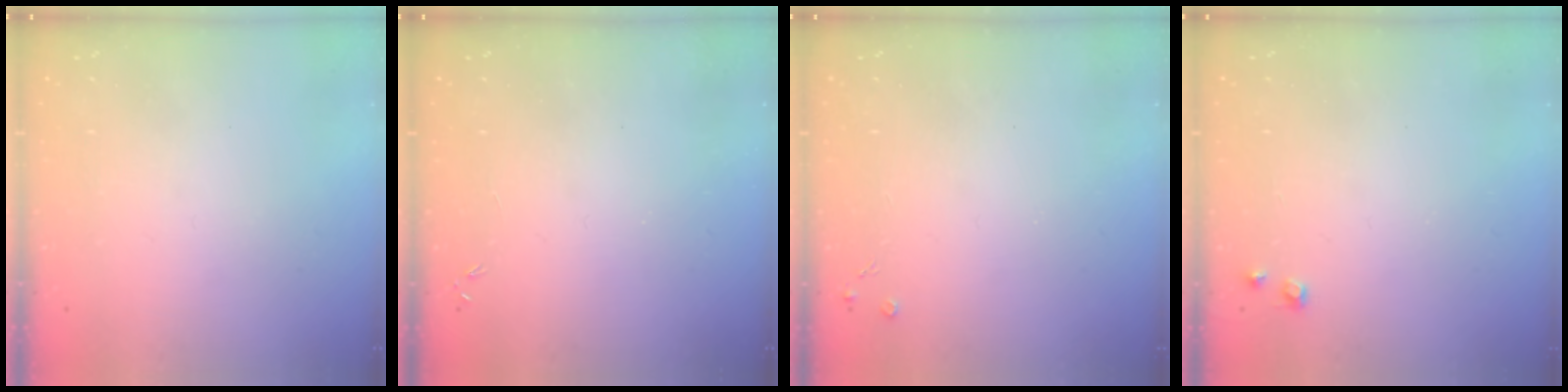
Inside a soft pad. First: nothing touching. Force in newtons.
{"total": 0.0}
{"total": 2.5, "press": 2.5, "slide": 0.5}
{"total": 4.8, "press": 4.8, "slide": 0.7}